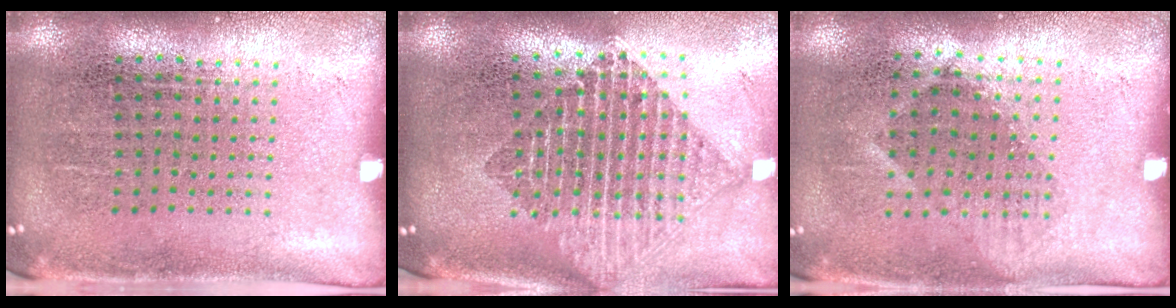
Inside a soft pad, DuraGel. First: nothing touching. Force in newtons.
{"total": 2.1, "press": 1.7, "slide": 1.3}
{"total": 1.0, "press": 0.8, "slide": 0.6}